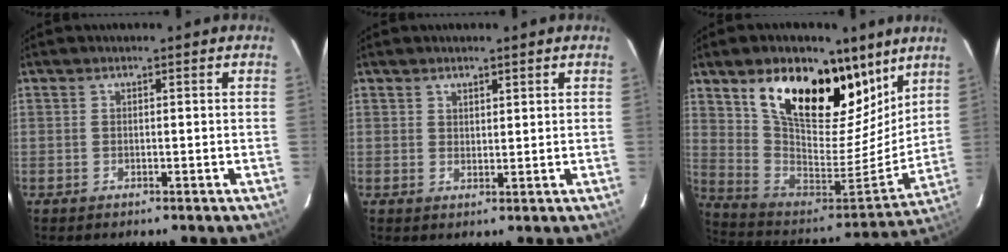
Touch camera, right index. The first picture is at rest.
{"total": 1.9, "force": [1.5, 1.0, 0.5], "torque": [-0.002, 0.002, 0.026]}
{"total": 26.1, "force": [15.5, 13.1, 16.4], "torque": [-0.295, -0.004, 0.279]}